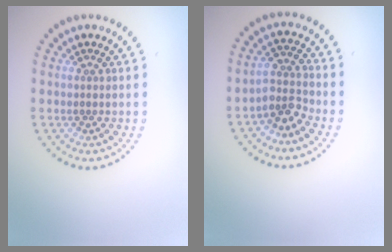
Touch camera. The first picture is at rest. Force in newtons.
{"total": 2.6, "press": 2.0, "slide": 1.7}